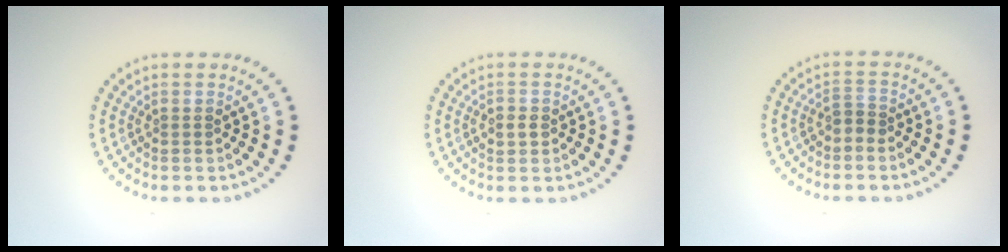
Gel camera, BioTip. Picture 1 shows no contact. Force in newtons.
{"total": 1.4, "press": 1.4, "slide": 0.1}
{"total": 1.4, "press": 1.1, "slide": 0.8}